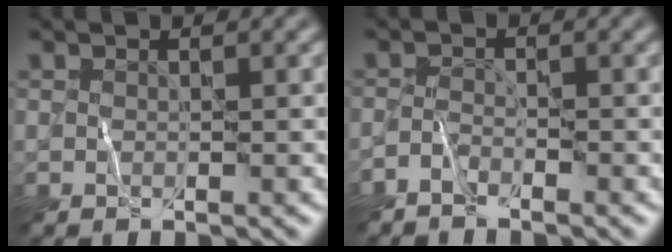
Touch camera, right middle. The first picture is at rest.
{"total": 1.5, "force": [-1.5, 0.2, 0.3], "torque": [-0.009, 0.003, -0.036]}